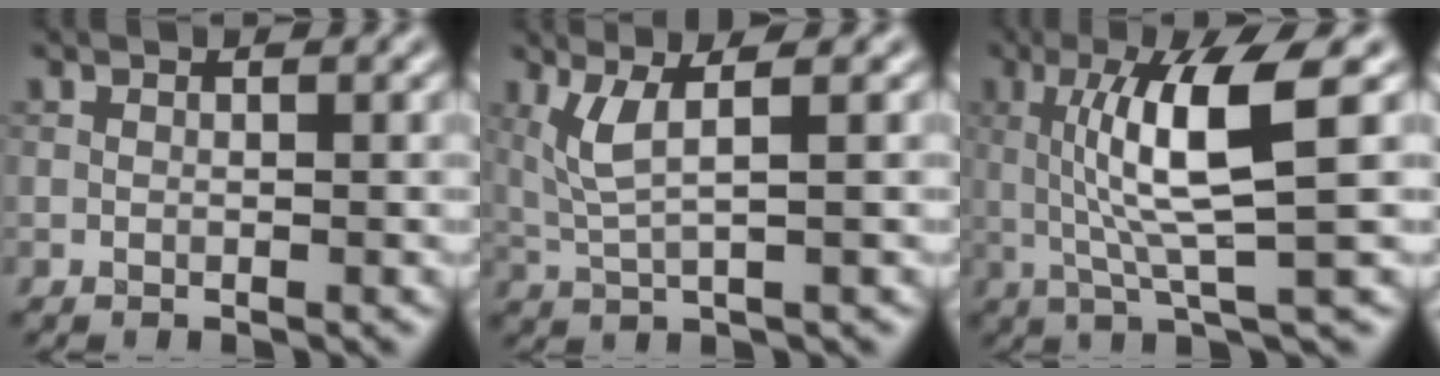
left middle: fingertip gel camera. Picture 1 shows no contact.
{"total": 3.3, "force": [1.4, 0.6, 2.9], "torque": [-0.068, -0.003, 0.033]}
{"total": 7.0, "force": [1.2, 0.9, 6.9], "torque": [-0.133, 0.007, 0.024]}